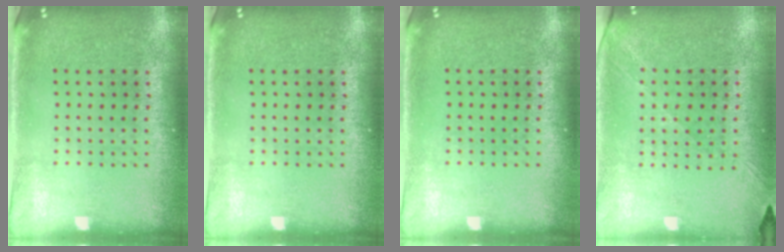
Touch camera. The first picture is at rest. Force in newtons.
{"total": 0.0}
{"total": 0.0}
{"total": 1.4, "press": 1.2, "slide": 0.8}